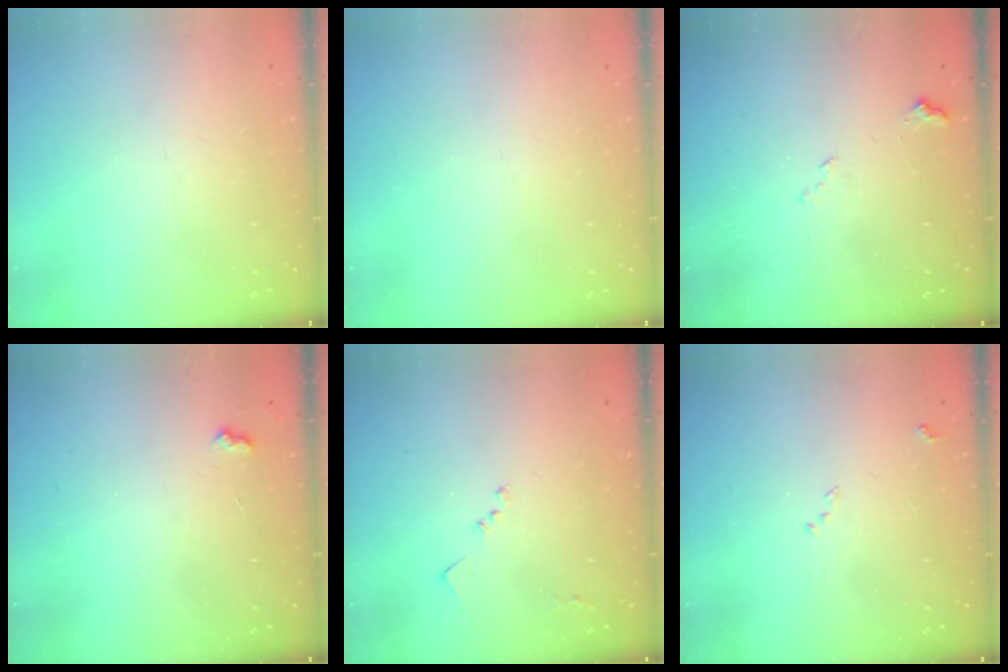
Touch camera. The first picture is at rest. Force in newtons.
{"total": 0.0}
{"total": 8.3, "press": 8.2, "slide": 1.0}
{"total": 4.4, "press": 4.3, "slide": 0.6}
{"total": 7.5, "press": 7.4, "slide": 1.0}
{"total": 8.4, "press": 8.3, "slide": 0.9}